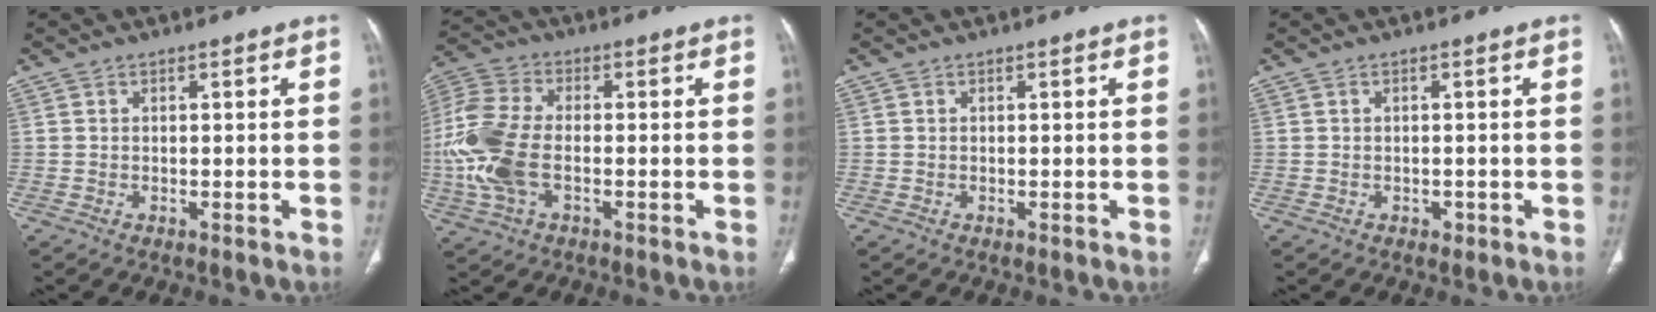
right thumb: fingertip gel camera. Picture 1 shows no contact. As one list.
[{"total": 13.8, "force": [-2.1, 7.8, 11.2], "torque": [-0.268, 0.012, -0.040]}, {"total": 0.0}, {"total": 1.0, "force": [-0.4, 0.8, 0.4], "torque": [-0.003, 0.002, -0.004]}]